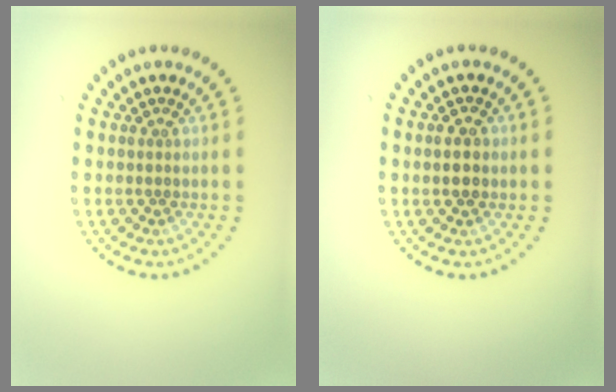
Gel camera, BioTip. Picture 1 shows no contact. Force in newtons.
{"total": 2.5, "press": 2.5, "slide": 0.3}